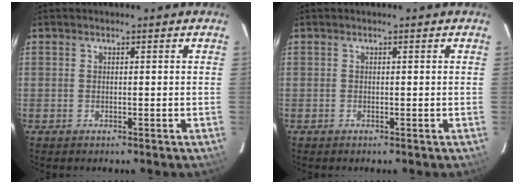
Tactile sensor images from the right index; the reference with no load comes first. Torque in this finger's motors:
{"motor_torque": [0.31, 0.10, 0.03, 0.01]}